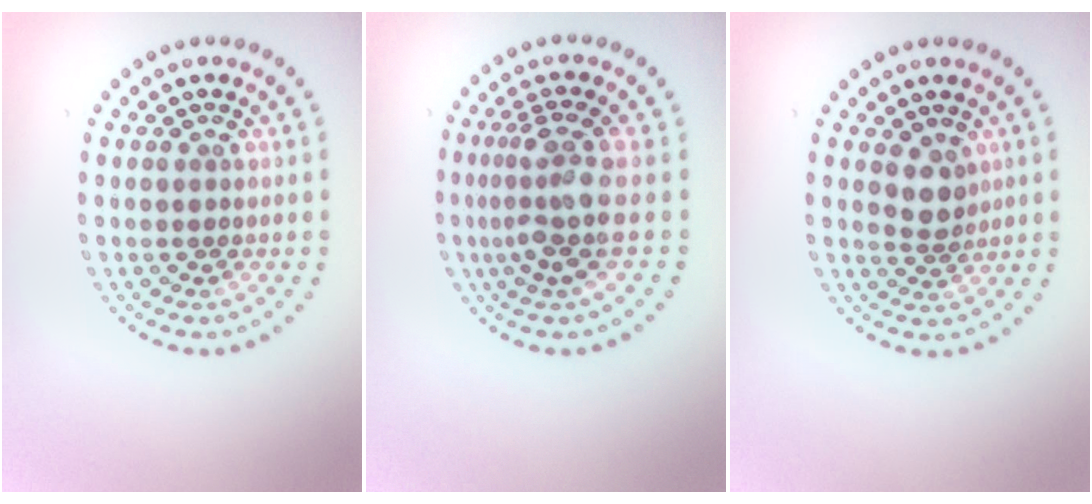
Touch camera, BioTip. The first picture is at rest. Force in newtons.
{"total": 3.6, "press": 2.7, "slide": 2.4}
{"total": 2.0, "press": 1.7, "slide": 1.1}